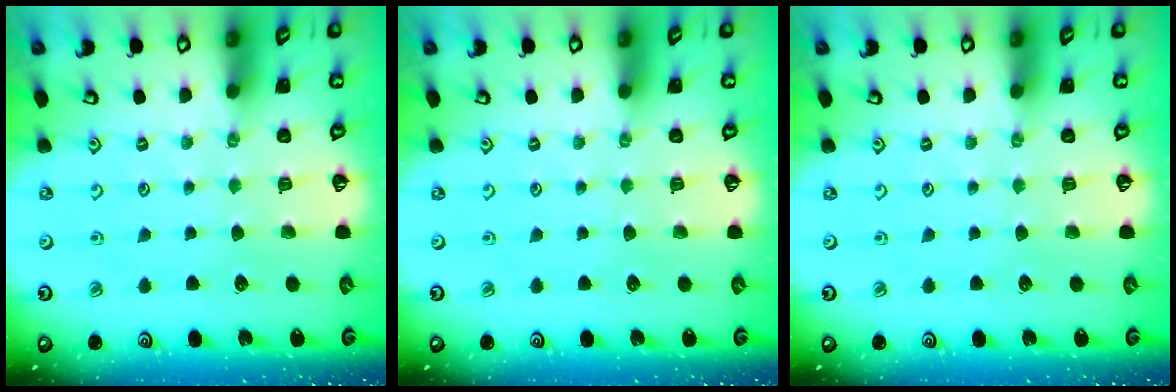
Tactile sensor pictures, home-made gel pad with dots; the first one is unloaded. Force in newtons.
{"total": 0.0}
{"total": 0.0}